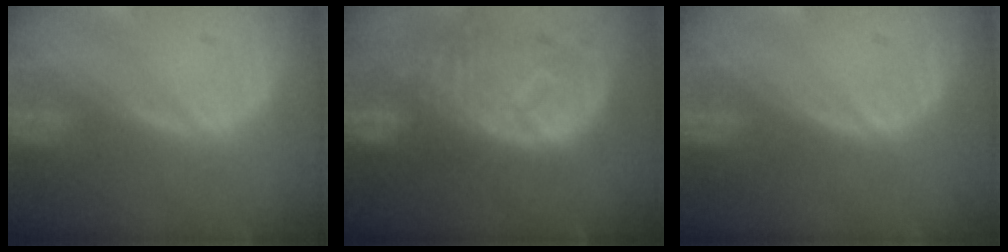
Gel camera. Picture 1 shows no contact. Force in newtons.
{"total": 11.4, "press": 9.9, "slide": 5.6}
{"total": 0.0}